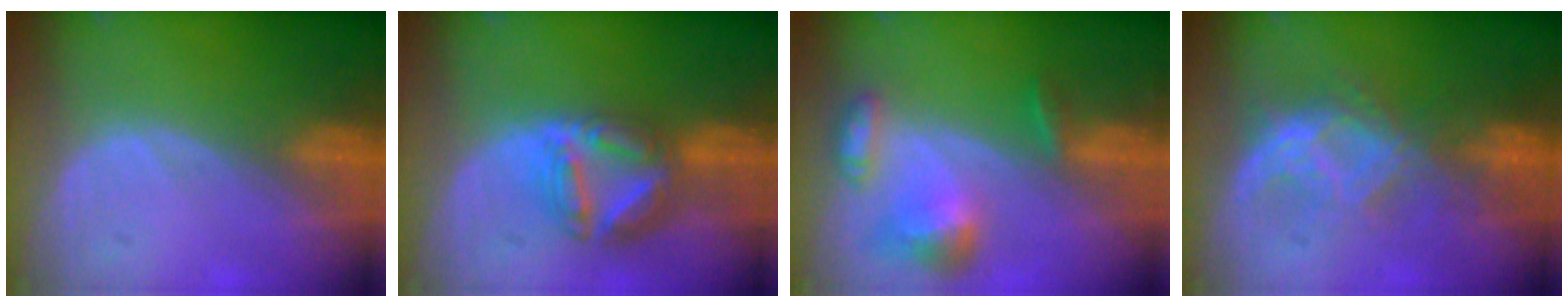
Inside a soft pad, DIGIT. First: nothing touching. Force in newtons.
{"total": 8.1, "press": 7.0, "slide": 4.0}
{"total": 7.0, "press": 6.5, "slide": 2.5}
{"total": 7.2, "press": 7.2, "slide": 0.8}